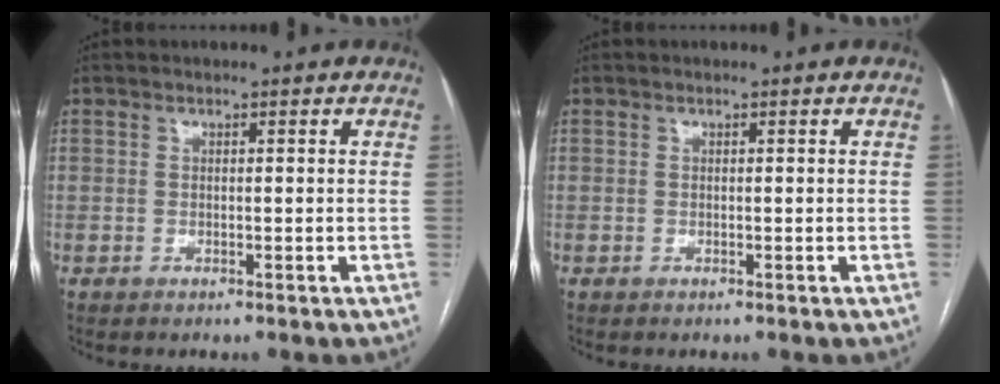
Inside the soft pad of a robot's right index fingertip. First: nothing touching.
{"total": 0.0}